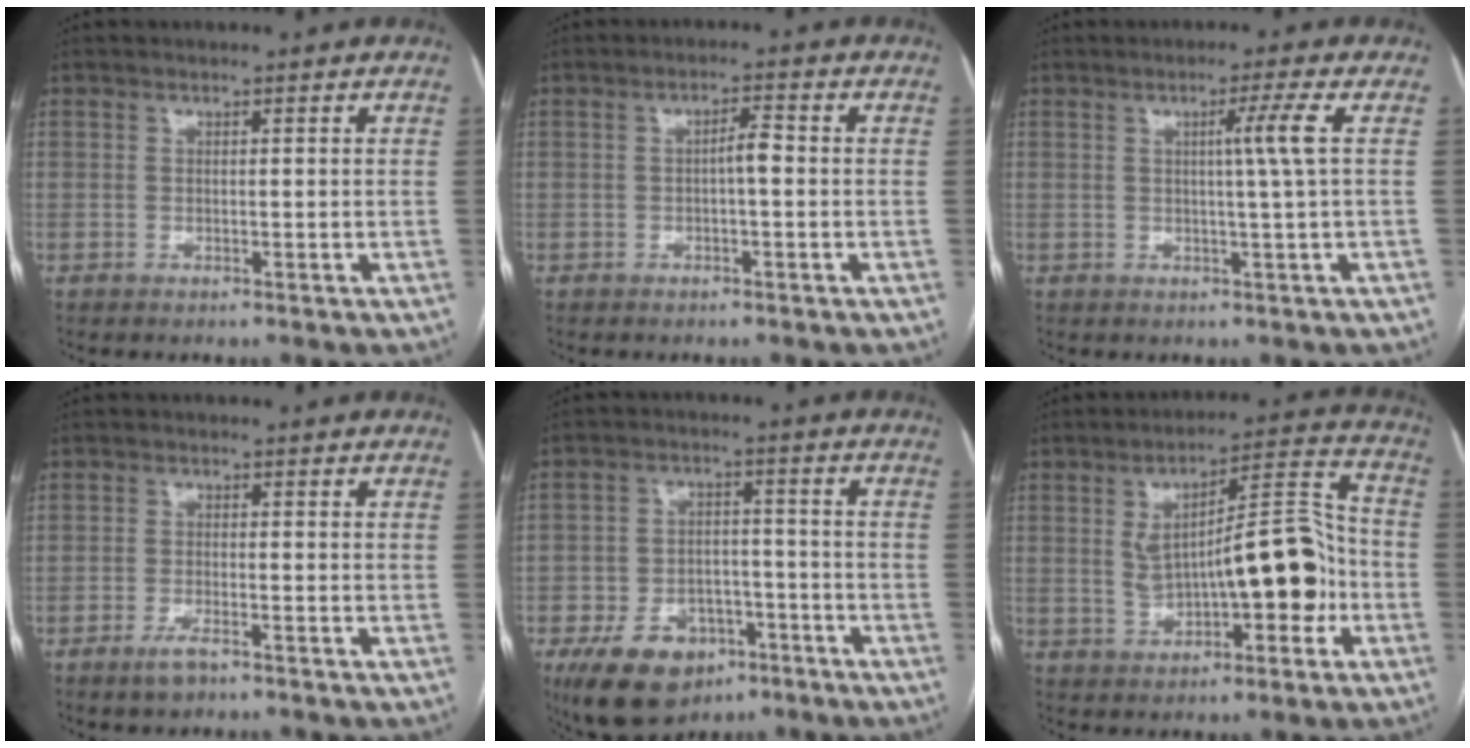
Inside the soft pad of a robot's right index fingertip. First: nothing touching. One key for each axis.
{"total": 2.6, "fx": -0.3, "fy": 0.5, "fz": 2.5, "tx": -0.039, "ty": 0.006, "tz": -0.006}
{"total": 3.9, "fx": 0.6, "fy": -1.5, "fz": 3.5, "tx": -0.060, "ty": -0.001, "tz": 0.012}
{"total": 2.7, "fx": -1.9, "fy": 0.6, "fz": 1.8, "tx": -0.038, "ty": -0.002, "tz": -0.035}
{"total": 11.7, "fx": -6.8, "fy": 7.3, "fz": 6.1, "tx": -0.108, "ty": 0.008, "tz": -0.102}
{"total": 14.8, "fx": -1.2, "fy": 4.7, "fz": 14.0, "tx": -0.222, "ty": 0.035, "tz": -0.006}